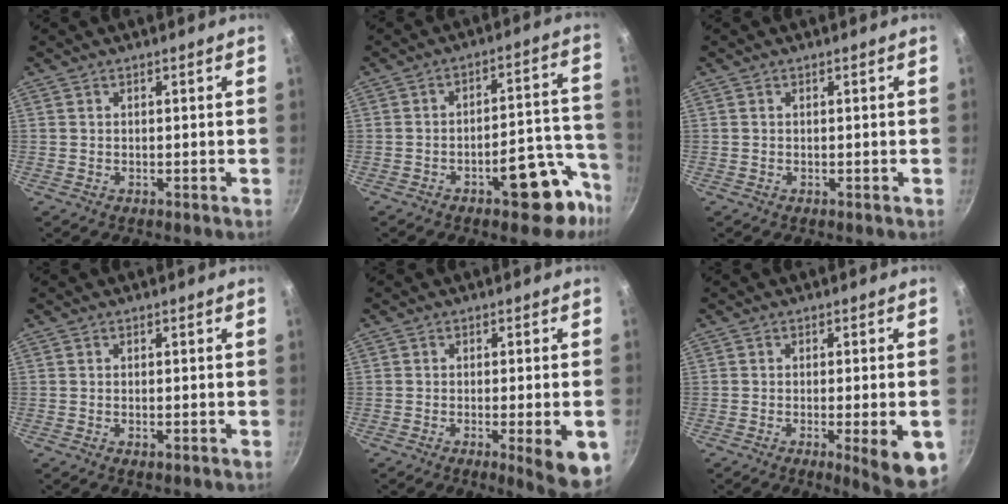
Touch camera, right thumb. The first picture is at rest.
{"total": 13.7, "force": [-7.6, 5.8, 9.9], "torque": [-0.067, 0.070, -0.096]}
{"total": 0.0}
{"total": 1.4, "force": [-0.5, 0.6, 1.2], "torque": [-0.020, 0.000, -0.008]}
{"total": 8.9, "force": [-2.8, 1.7, 8.2], "torque": [-0.095, 0.002, -0.034]}
{"total": 9.5, "force": [-3.0, 1.8, 8.8], "torque": [-0.102, 0.001, -0.035]}